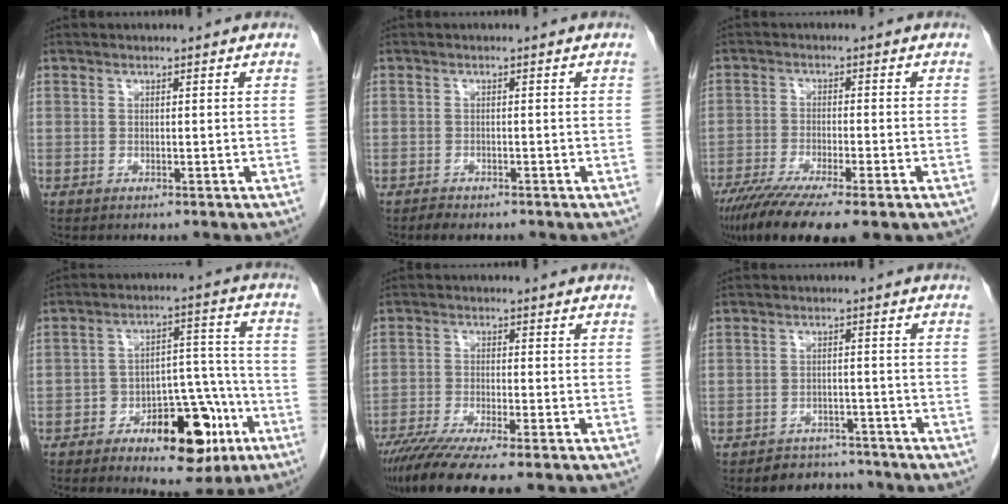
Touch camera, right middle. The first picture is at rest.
{"total": 1.6, "force": [-1.3, 0.6, 0.6], "torque": [-0.016, -0.002, -0.019]}
{"total": 12.6, "force": [-8.8, 1.5, 8.9], "torque": [-0.153, -0.030, -0.141]}
{"total": 13.9, "force": [-7.0, 5.9, 10.4], "torque": [-0.130, 0.026, -0.097]}
{"total": 10.4, "force": [-7.7, 0.7, 7.0], "torque": [-0.114, -0.022, -0.125]}
{"total": 4.2, "force": [-3.7, 2.0, -0.4], "torque": [0.012, 0.008, -0.055]}